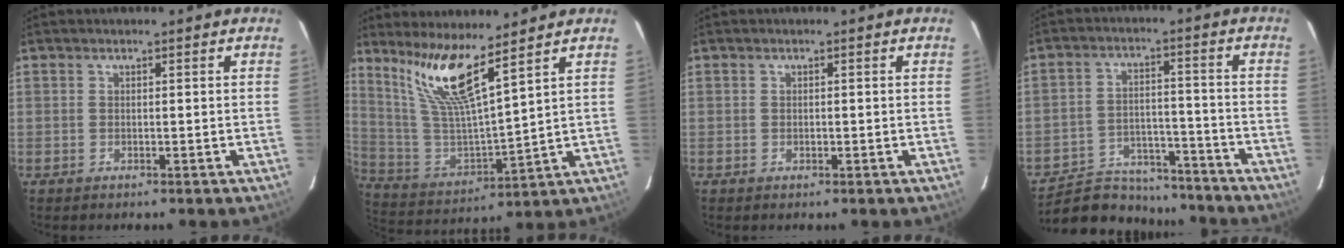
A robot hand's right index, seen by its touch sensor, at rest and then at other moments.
{"total": 12.8, "force": [9.1, 0.6, 9.0], "torque": [-0.163, -0.009, 0.190]}
{"total": 0.5, "force": [-0.2, 0.4, 0.3], "torque": [-0.005, 0.001, 0.000]}
{"total": 16.5, "force": [-14.7, 6.2, 4.3], "torque": [-0.108, 0.019, -0.208]}